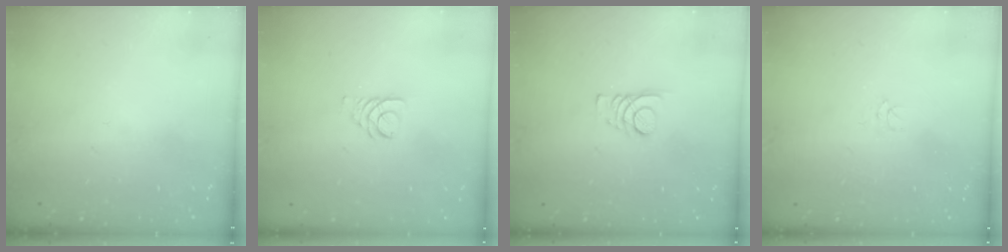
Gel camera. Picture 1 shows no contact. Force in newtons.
{"total": 2.7, "press": 2.7, "slide": 0.2}
{"total": 3.4, "press": 3.4, "slide": 0.5}
{"total": 3.4, "press": 3.4, "slide": 0.2}